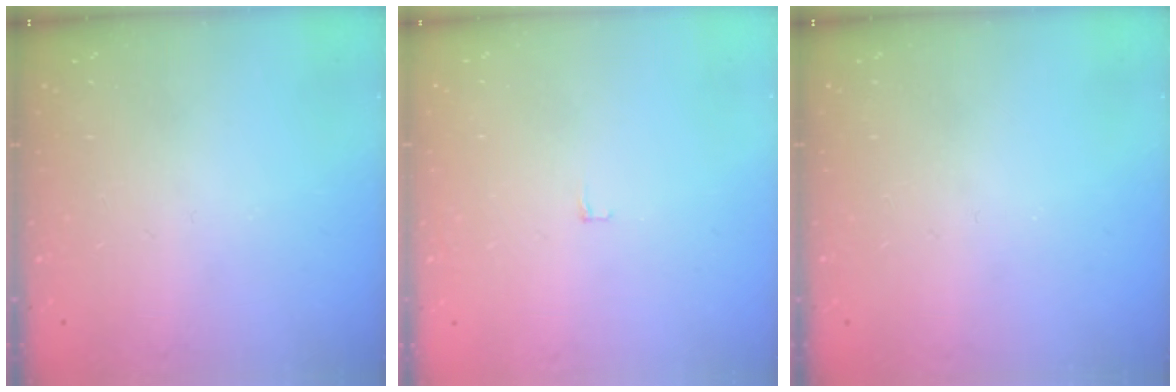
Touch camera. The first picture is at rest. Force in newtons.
{"total": 2.4, "press": 2.4, "slide": 0.2}
{"total": 0.0}